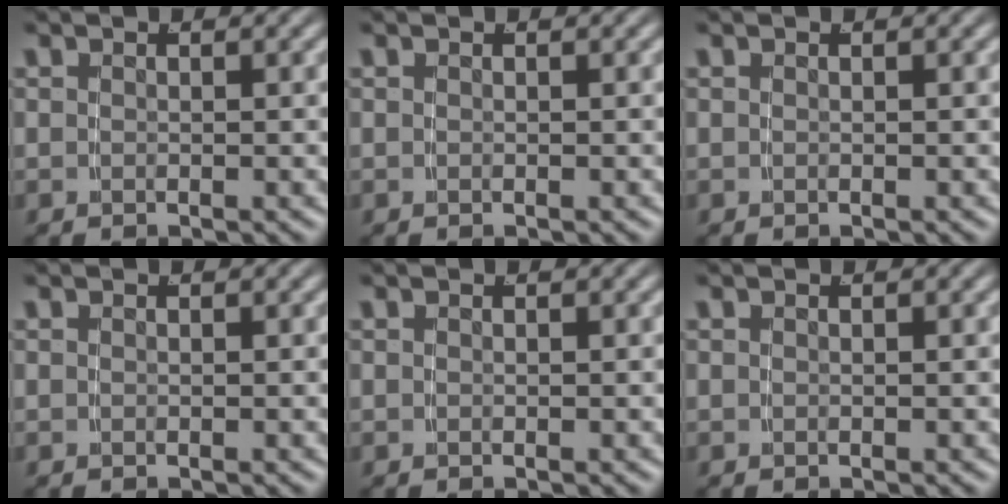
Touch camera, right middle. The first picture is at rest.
{"total": 0.0}
{"total": 0.0}
{"total": 0.0}
{"total": 0.0}
{"total": 0.0}